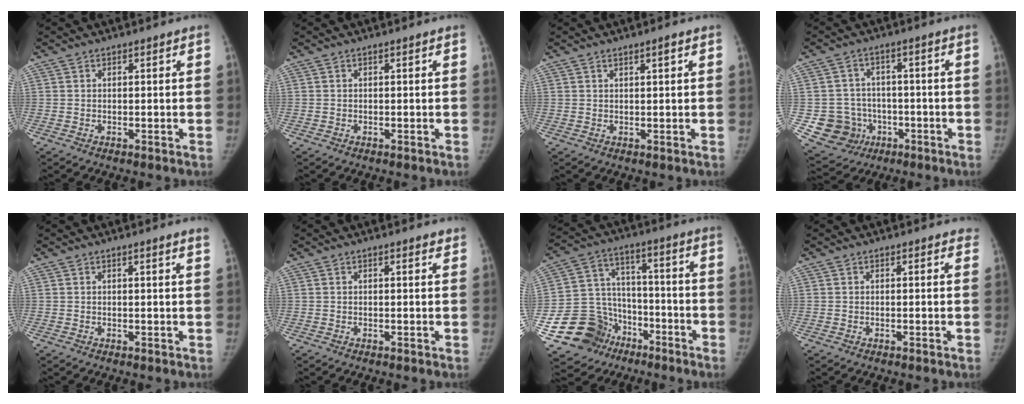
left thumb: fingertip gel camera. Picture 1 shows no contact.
{"total": 0.0}
{"total": 1.1, "force": [0.7, 0.1, 0.8], "torque": [-0.005, -0.002, 0.012]}
{"total": 9.5, "force": [-2.5, 9.0, 1.7], "torque": [-0.015, 0.023, -0.028]}
{"total": 2.6, "force": [2.0, -0.3, 1.7], "torque": [-0.022, -0.004, 0.017]}
{"total": 1.2, "force": [0.9, 0.3, 0.7], "torque": [-0.007, -0.003, 0.011]}
{"total": 14.7, "force": [-7.0, 12.6, 3.2], "torque": [-0.023, 0.088, -0.107]}
{"total": 1.1, "force": [0.9, 0.5, 0.3], "torque": [0.005, -0.002, 0.002]}